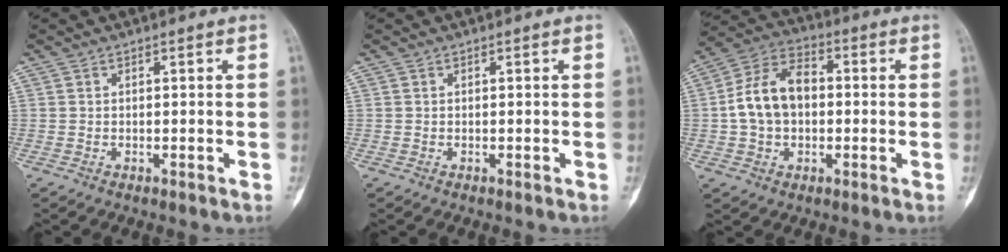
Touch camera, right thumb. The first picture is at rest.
{"total": 0.0}
{"total": 11.9, "force": [-0.1, 8.4, 8.5], "torque": [-0.144, 0.031, -0.010]}